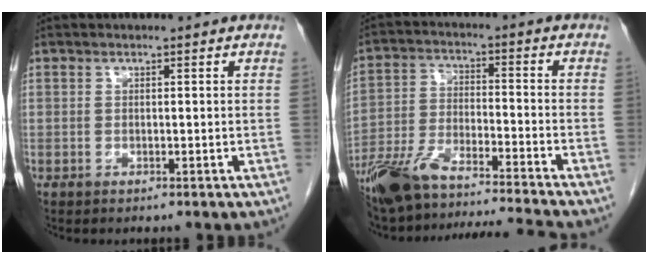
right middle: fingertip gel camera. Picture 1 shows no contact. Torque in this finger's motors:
{"motor_torque": [1.13, -1.01, 0.84, 0.18]}